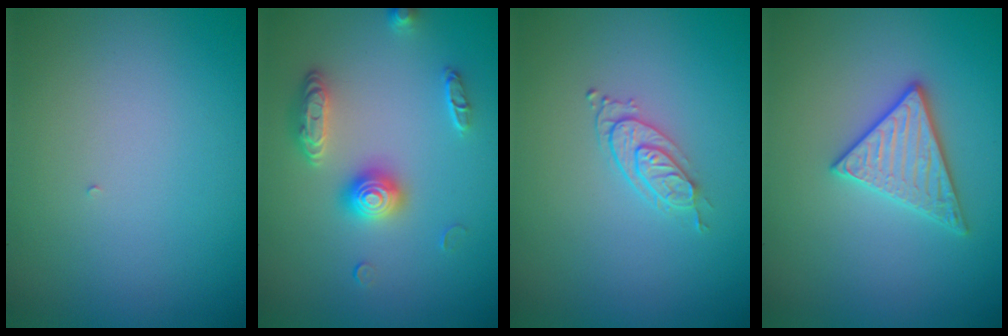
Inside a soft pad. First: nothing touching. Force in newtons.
{"total": 3.1, "press": 2.9, "slide": 1.0}
{"total": 2.0, "press": 1.4, "slide": 1.4}
{"total": 3.0, "press": 2.9, "slide": 0.6}